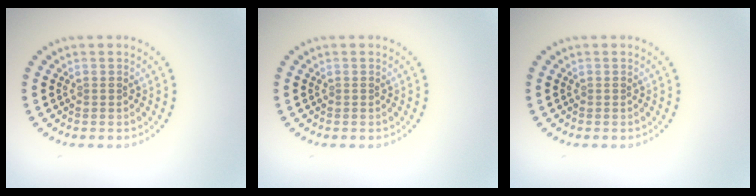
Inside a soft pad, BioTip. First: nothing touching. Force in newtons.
{"total": 0.0}
{"total": 0.0}